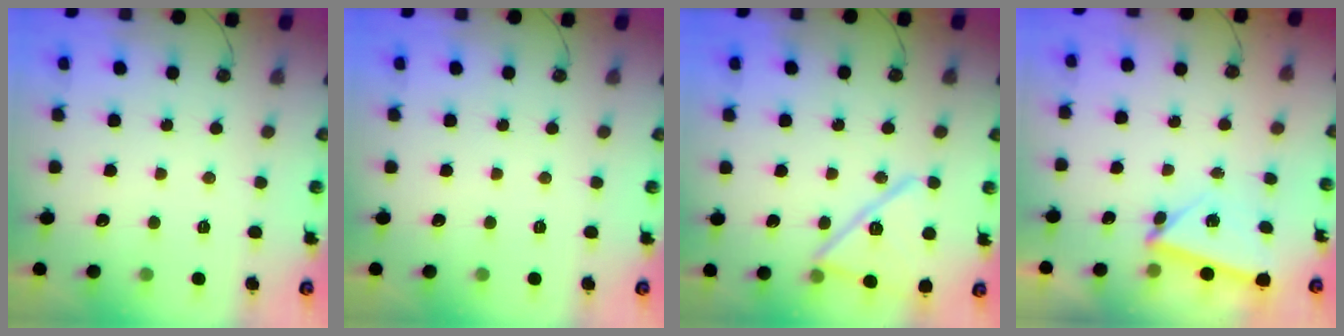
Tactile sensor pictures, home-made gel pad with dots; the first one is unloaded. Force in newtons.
{"total": 0.0}
{"total": 15.0, "press": 15.0, "slide": 0.5}
{"total": 4.5, "press": 4.0, "slide": 2.0}